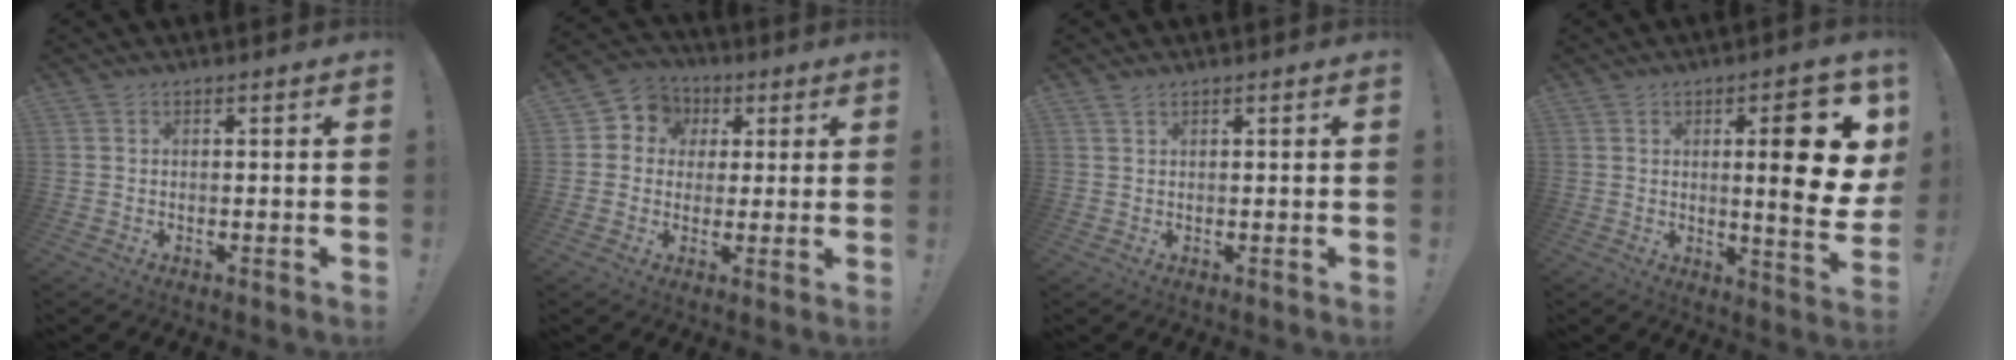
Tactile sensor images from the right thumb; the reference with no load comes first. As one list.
[{"total": 7.1, "force": [0.9, 6.7, 2.0], "torque": [-0.030, 0.005, 0.023]}, {"total": 1.1, "force": [0.9, 0.3, 0.5], "torque": [-0.009, -0.003, 0.016]}, {"total": 15.7, "force": [3.3, 3.8, 14.9], "torque": [-0.185, -0.022, 0.037]}]